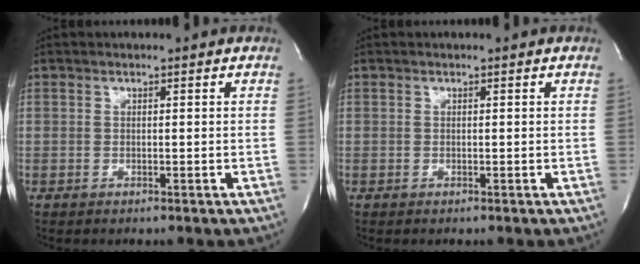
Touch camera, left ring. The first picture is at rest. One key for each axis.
{"total": 0.0}